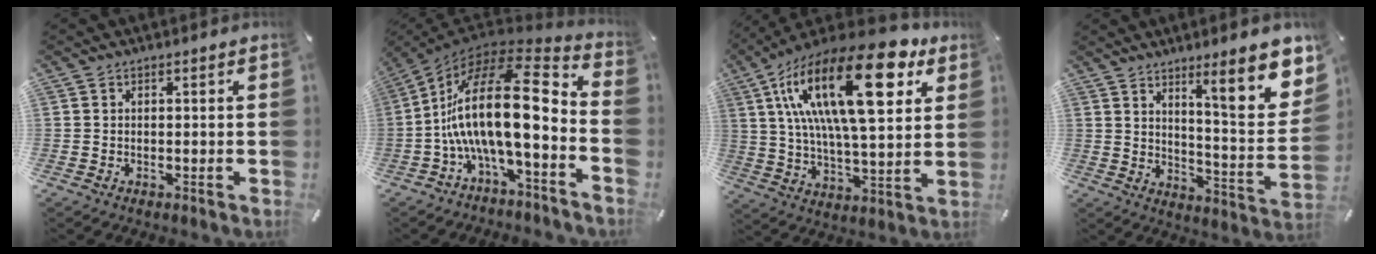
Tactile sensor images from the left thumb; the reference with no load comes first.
{"total": 23.8, "force": [-1.1, 9.1, 22.0], "torque": [-0.421, -0.025, -0.025]}
{"total": 27.8, "force": [11.9, 10.5, 22.9], "torque": [-0.419, -0.051, 0.185]}
{"total": 15.4, "force": [10.1, 3.3, 11.2], "torque": [-0.147, -0.084, 0.157]}